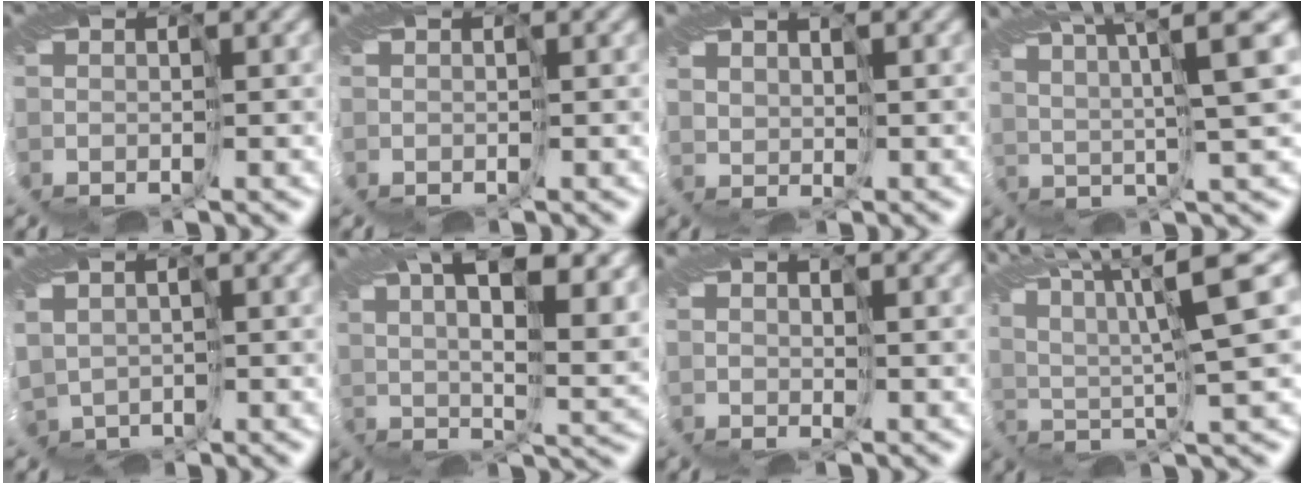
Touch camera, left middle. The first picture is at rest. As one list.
[{"total": 0.0}, {"total": 2.8, "force": [2.2, -0.7, -1.7], "torque": [0.013, 0.008, 0.046]}, {"total": 7.1, "force": [3.8, 0.2, 6.0], "torque": [-0.087, 0.031, 0.070]}, {"total": 2.1, "force": [0.8, 1.8, 0.8], "torque": [-0.031, 0.000, 0.016]}, {"total": 12.8, "force": [7.2, 4.6, 9.6], "torque": [-0.133, 0.028, 0.099]}, {"total": 2.2, "force": [1.5, -0.8, -1.5], "torque": [0.017, 0.005, 0.031]}, {"total": 8.4, "force": [4.9, 0.6, 6.8], "torque": [-0.127, 0.030, 0.087]}]